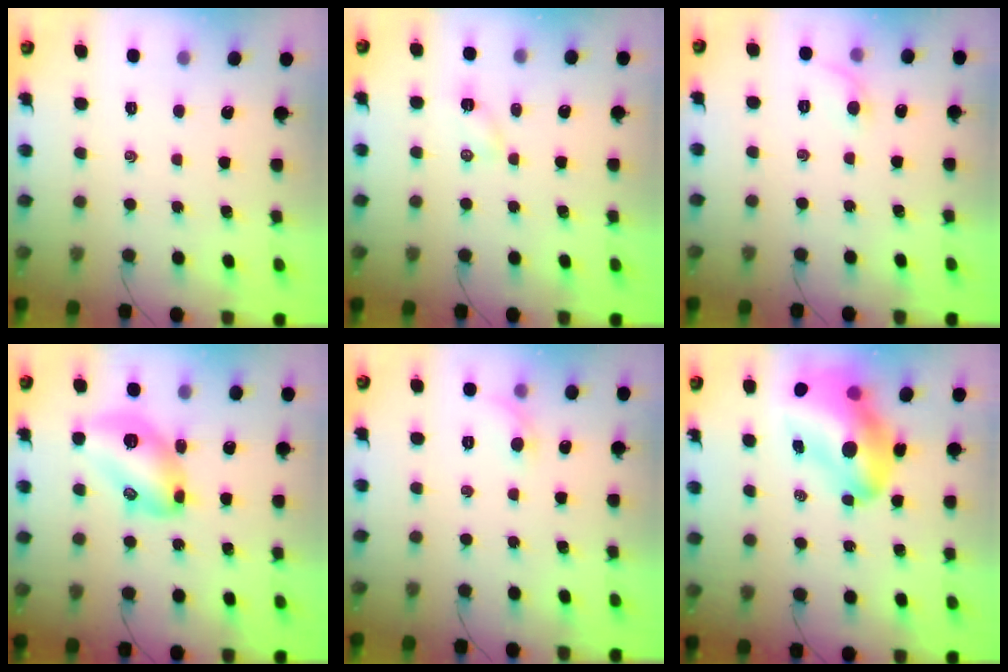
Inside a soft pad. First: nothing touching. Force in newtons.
{"total": 2.9, "press": 2.7, "slide": 1.0}
{"total": 4.7, "press": 4.4, "slide": 1.5}
{"total": 12.7, "press": 12.7, "slide": 0.8}
{"total": 5.4, "press": 5.0, "slide": 2.0}
{"total": 17.9, "press": 17.1, "slide": 5.2}